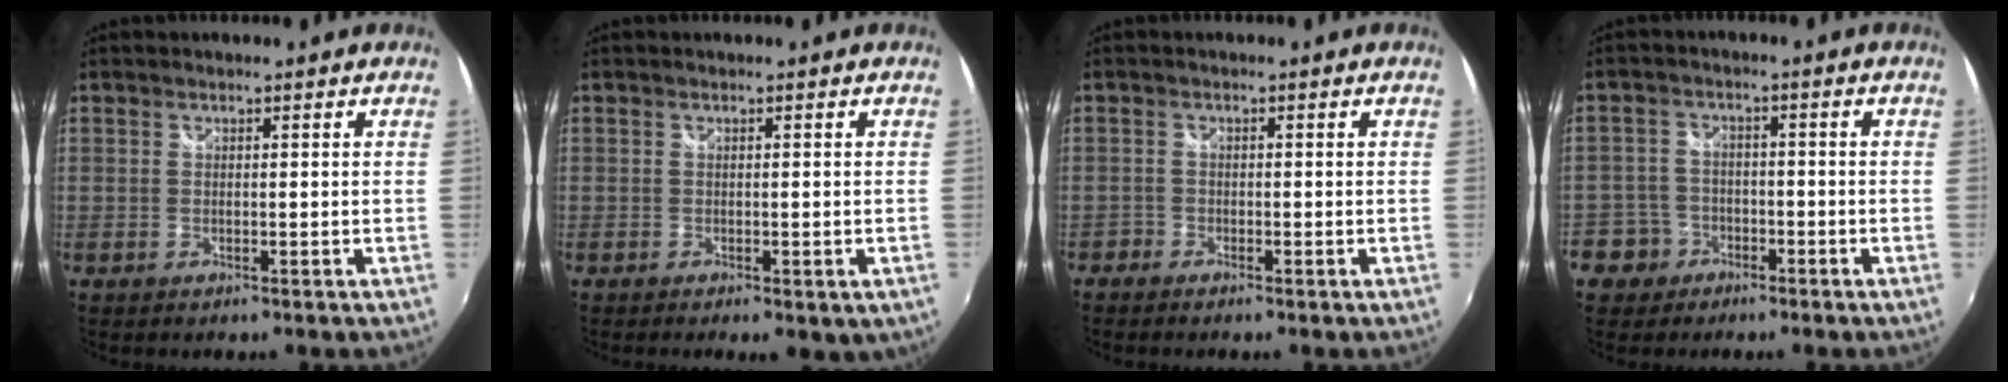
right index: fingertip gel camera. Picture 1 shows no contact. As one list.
[{"total": 4.2, "force": [-2.0, 1.6, 3.3], "torque": [-0.051, -0.021, -0.021]}, {"total": 1.6, "force": [-1.3, 0.8, 0.2], "torque": [-0.010, -0.004, -0.029]}, {"total": 6.2, "force": [-3.2, 5.2, 0.8], "torque": [-0.031, 0.018, -0.059]}]